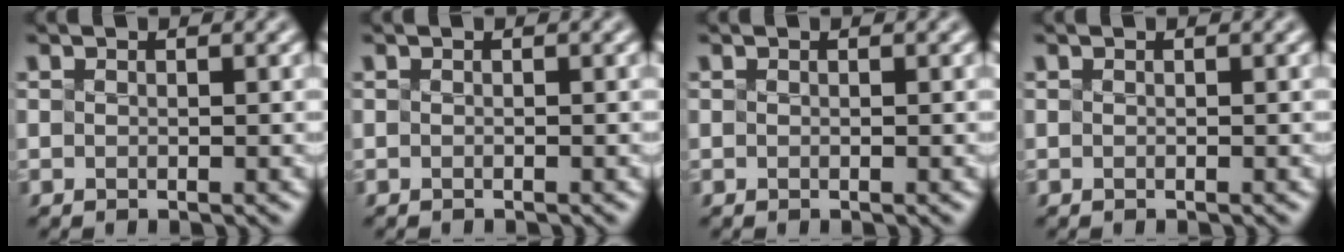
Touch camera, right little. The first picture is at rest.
{"total": 0.6, "force": [-0.6, 0.0, 0.1], "torque": [0.003, -0.002, -0.009]}
{"total": 0.0}
{"total": 0.0}